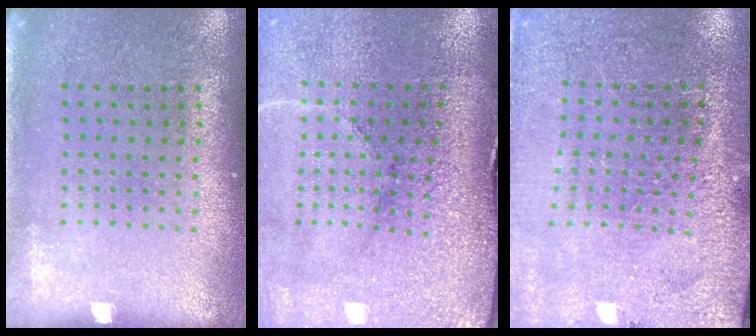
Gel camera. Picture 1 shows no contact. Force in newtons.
{"total": 3.5, "press": 3.5, "slide": 0.4}
{"total": 2.8, "press": 2.8, "slide": 0.1}